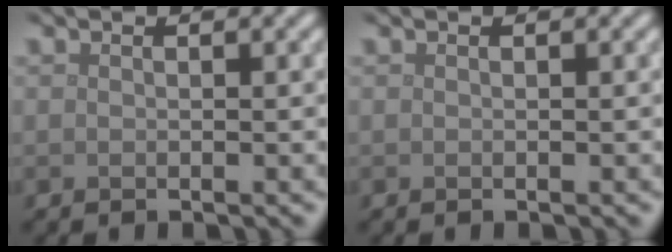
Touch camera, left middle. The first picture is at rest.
{"total": 0.0}